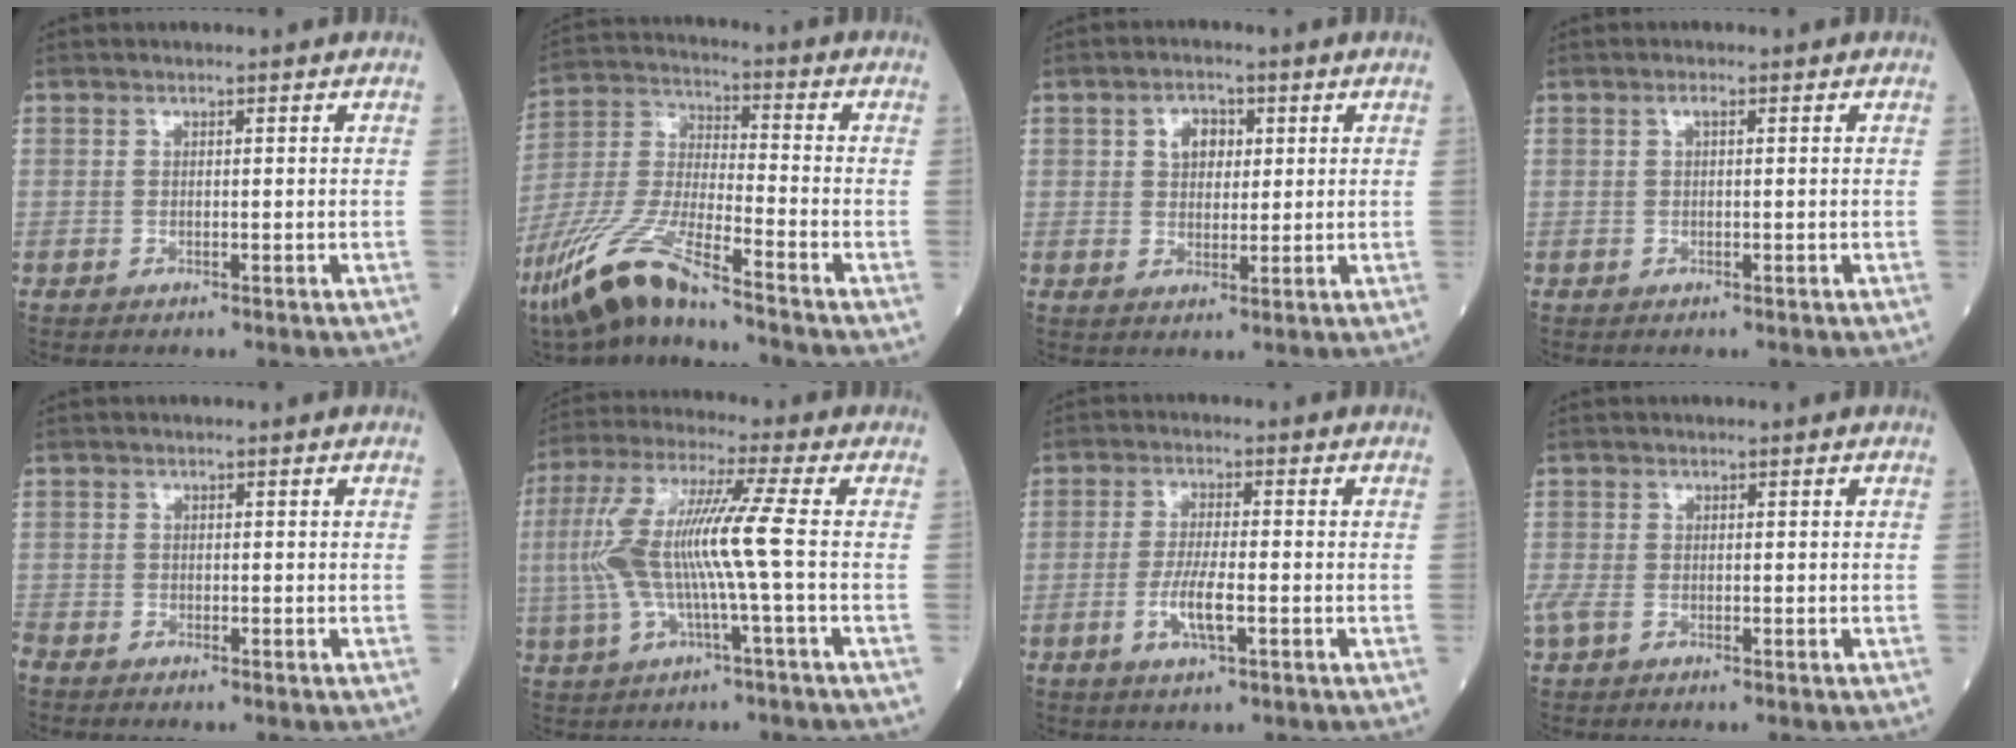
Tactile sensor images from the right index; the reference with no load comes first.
{"total": 13.2, "force": [-9.8, 1.1, 8.9], "torque": [-0.199, -0.027, -0.191]}
{"total": 4.8, "force": [1.5, 3.3, 3.1], "torque": [-0.052, 0.011, 0.027]}
{"total": 0.8, "force": [0.2, 0.2, 0.7], "torque": [-0.014, 0.002, 0.003]}
{"total": 1.9, "force": [-1.8, 0.6, 0.4], "torque": [-0.011, -0.003, -0.034]}
{"total": 11.9, "force": [-0.8, -0.2, 11.9], "torque": [-0.256, 0.021, -0.020]}
{"total": 5.3, "force": [-1.7, 0.9, 4.9], "torque": [-0.095, -0.004, -0.032]}
{"total": 3.6, "force": [-1.5, 2.2, 2.5], "torque": [-0.073, -0.003, -0.027]}